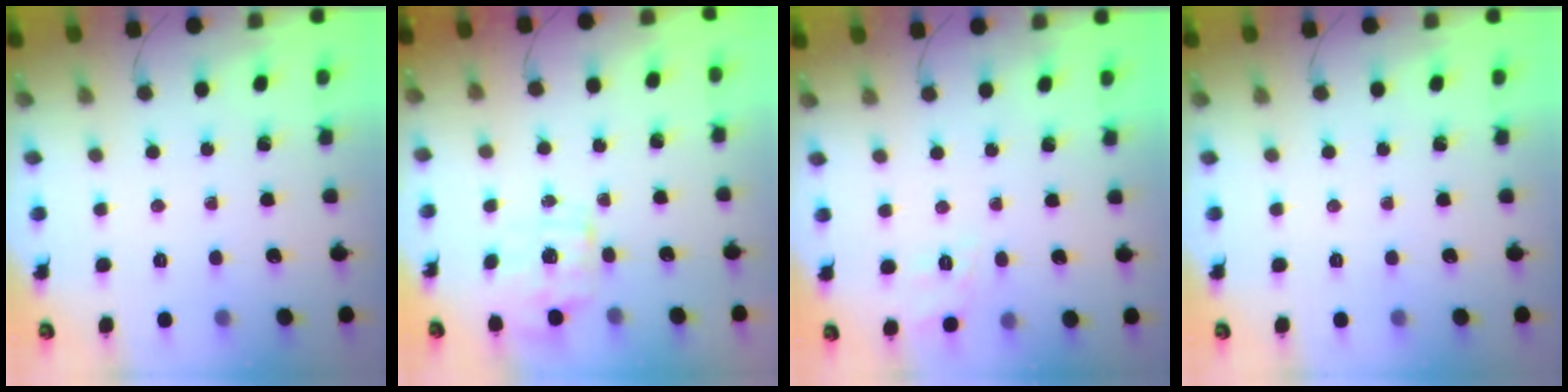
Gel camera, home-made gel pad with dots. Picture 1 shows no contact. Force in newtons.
{"total": 1.9, "press": 1.8, "slide": 0.5}
{"total": 4.2, "press": 3.8, "slide": 1.7}
{"total": 0.0}